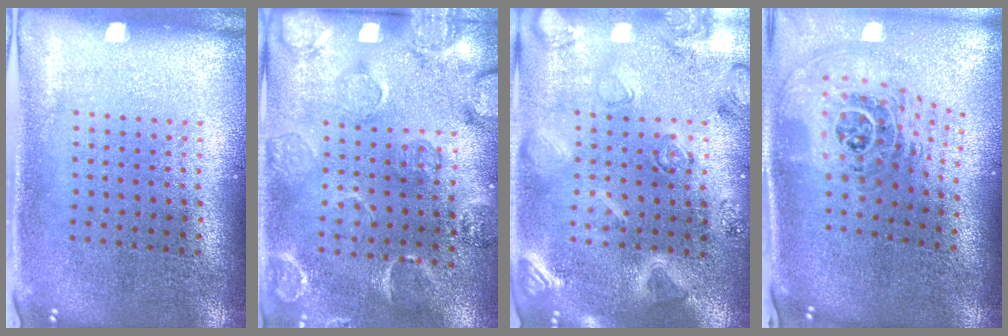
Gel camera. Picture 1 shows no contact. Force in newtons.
{"total": 2.8, "press": 1.9, "slide": 2.1}
{"total": 2.9, "press": 2.9, "slide": 0.5}
{"total": 2.0, "press": 1.5, "slide": 1.4}